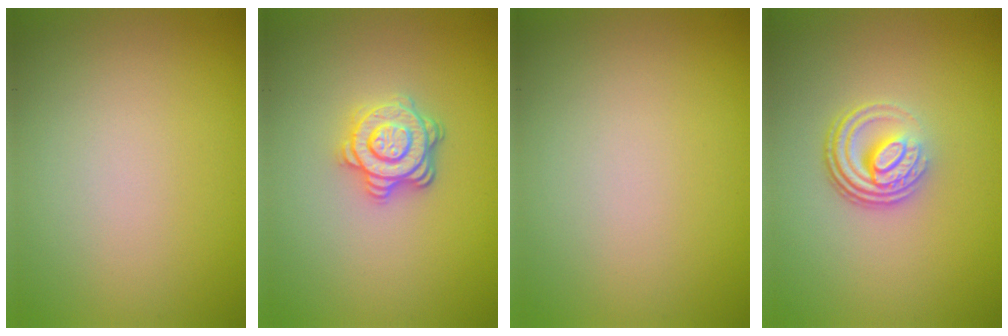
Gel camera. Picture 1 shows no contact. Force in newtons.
{"total": 4.0, "press": 3.2, "slide": 2.5}
{"total": 0.0}
{"total": 4.1, "press": 2.7, "slide": 3.1}